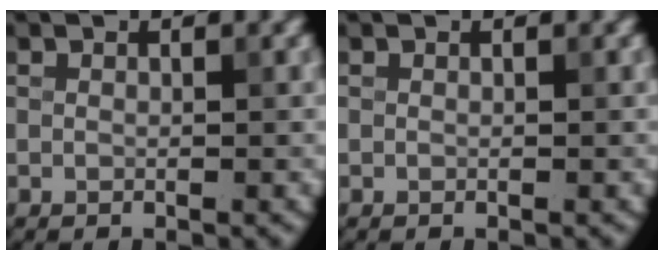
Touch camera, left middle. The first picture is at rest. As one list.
[{"total": 0.0}]